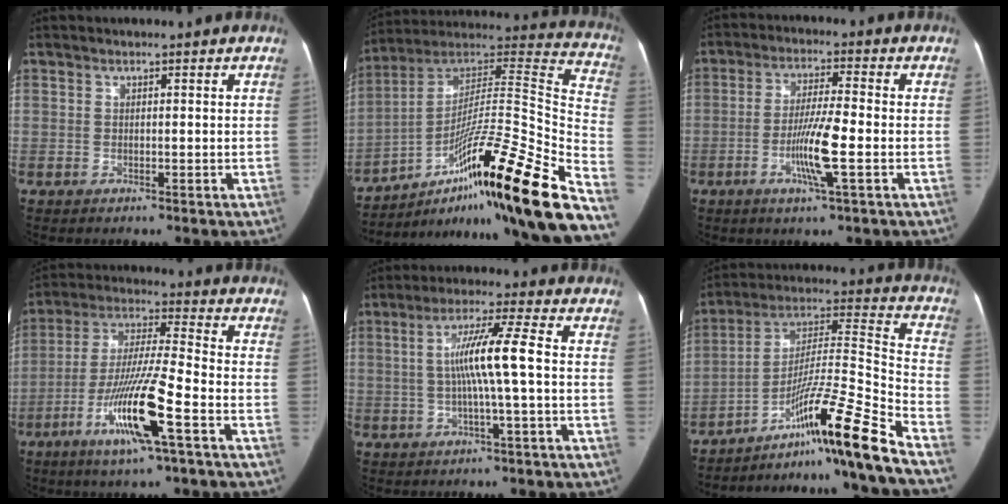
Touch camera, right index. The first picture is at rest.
{"total": 33.9, "force": [-20.7, 1.2, 26.9], "torque": [-0.333, 0.015, -0.340]}
{"total": 8.3, "force": [-2.6, 0.2, 7.9], "torque": [-0.149, -0.006, -0.051]}
{"total": 14.7, "force": [-6.3, 0.4, 13.3], "torque": [-0.264, -0.013, -0.116]}
{"total": 8.8, "force": [-0.2, -0.4, 8.8], "torque": [-0.162, 0.014, -0.006]}
{"total": 21.0, "force": [-14.7, -2.3, 14.9], "torque": [-0.240, 0.003, -0.248]}